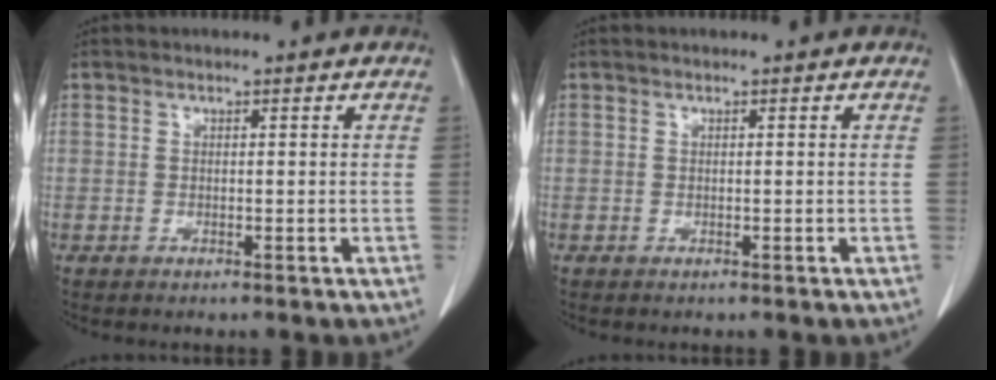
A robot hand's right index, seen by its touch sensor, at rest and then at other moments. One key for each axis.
{"total": 0.0}